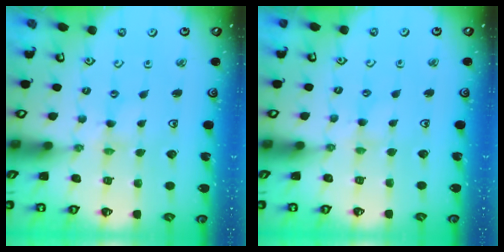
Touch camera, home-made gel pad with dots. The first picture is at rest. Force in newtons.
{"total": 1.4, "press": 1.4, "slide": 0.4}